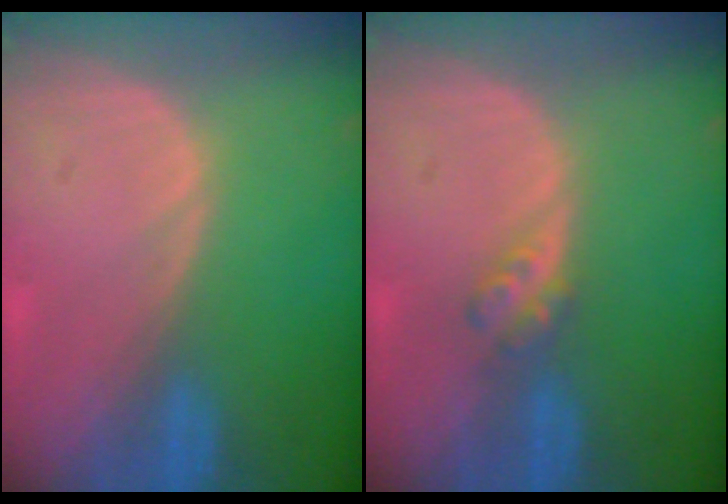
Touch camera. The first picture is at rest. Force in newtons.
{"total": 2.7, "press": 2.3, "slide": 1.3}